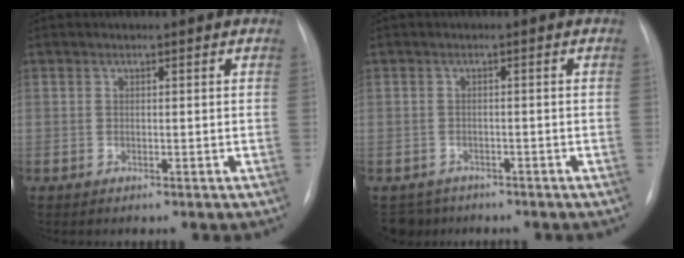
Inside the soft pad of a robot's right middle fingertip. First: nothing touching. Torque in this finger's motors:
{"motor_torque": [-0.01, -0.11, -0.02, -0.01]}